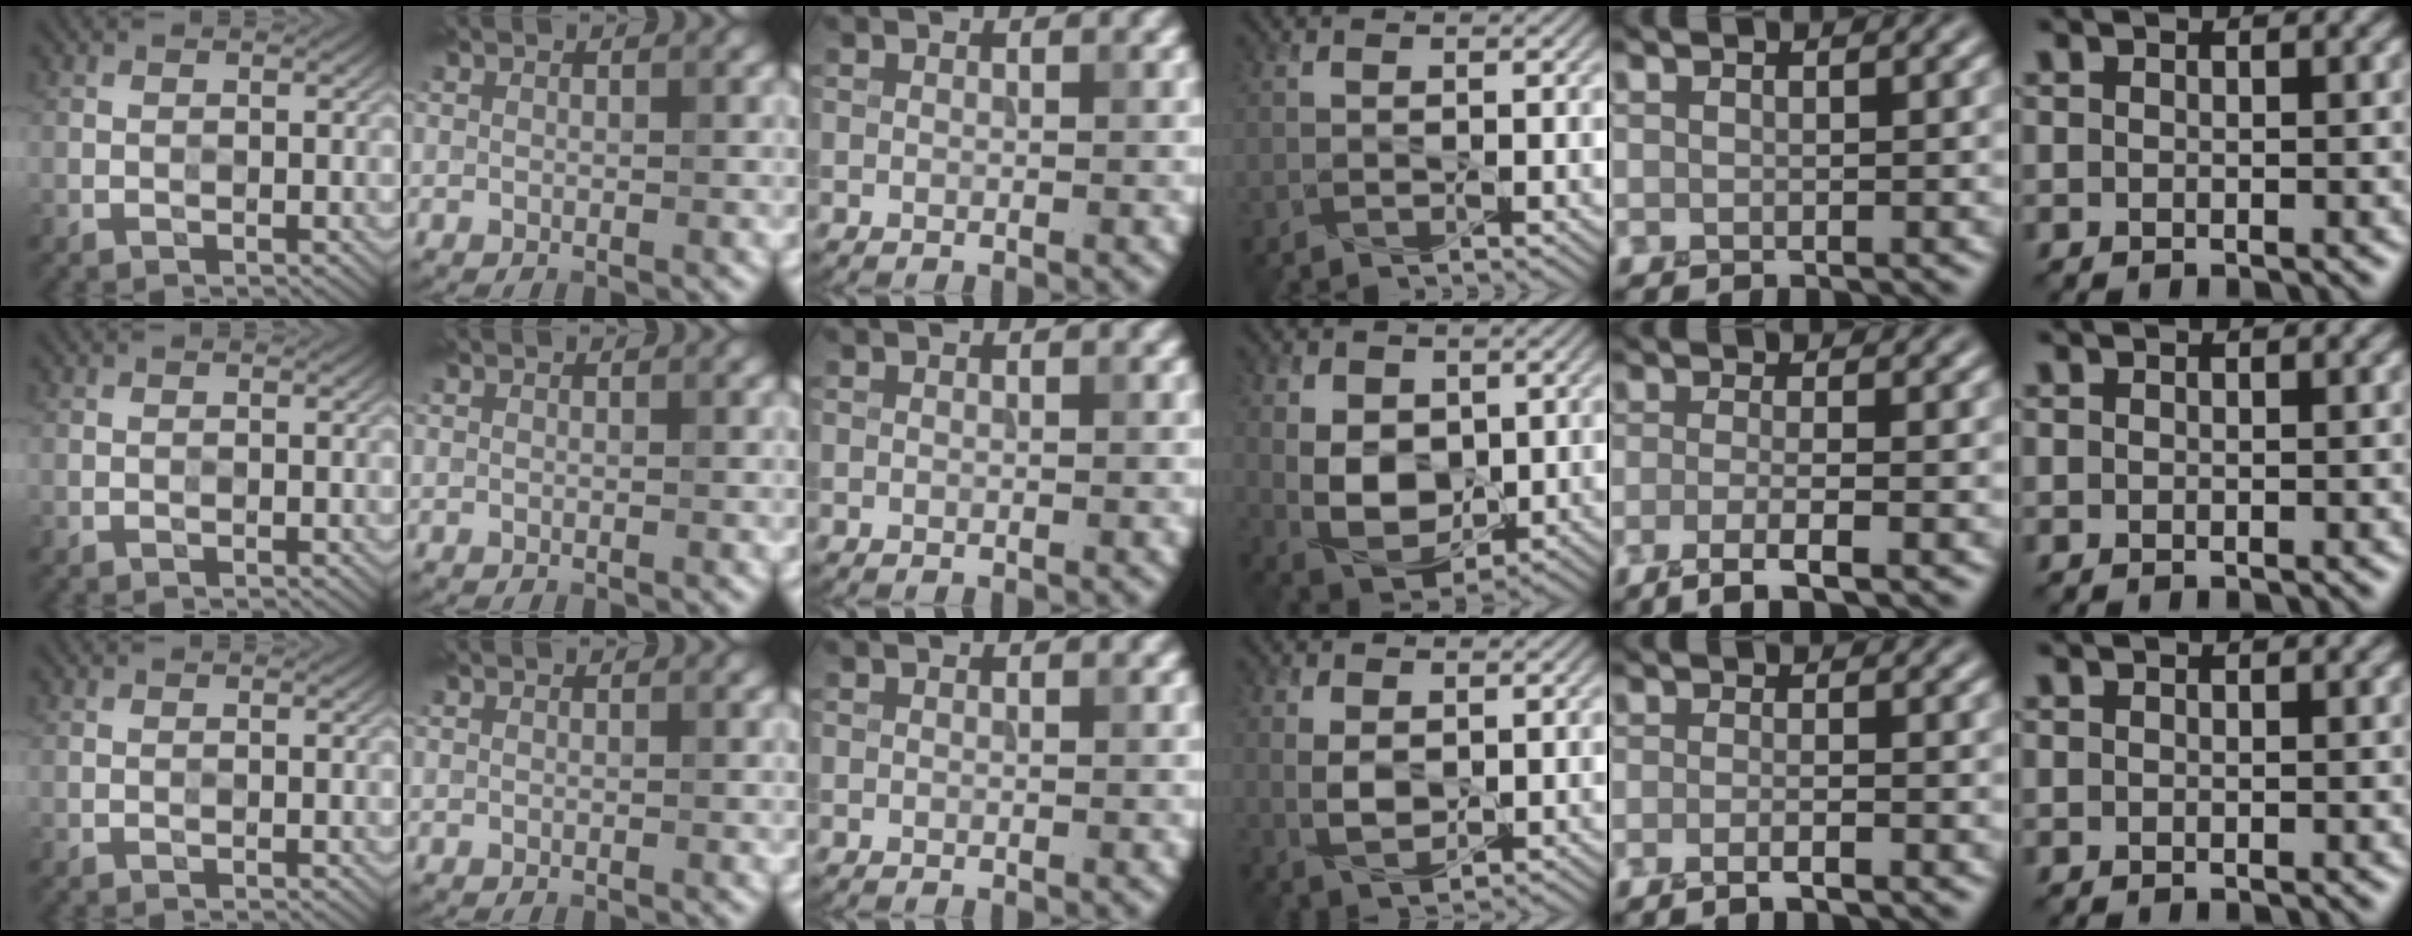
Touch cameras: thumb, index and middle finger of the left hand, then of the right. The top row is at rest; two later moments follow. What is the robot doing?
{"motion": "squeeze", "object": "foam earplug"}